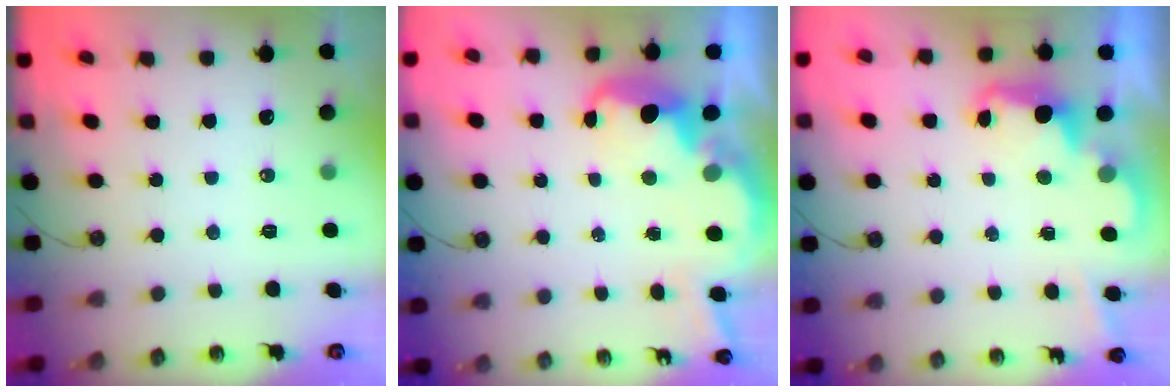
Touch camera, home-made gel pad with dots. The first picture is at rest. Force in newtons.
{"total": 6.7, "press": 6.7, "slide": 0.5}
{"total": 2.5, "press": 2.4, "slide": 0.6}